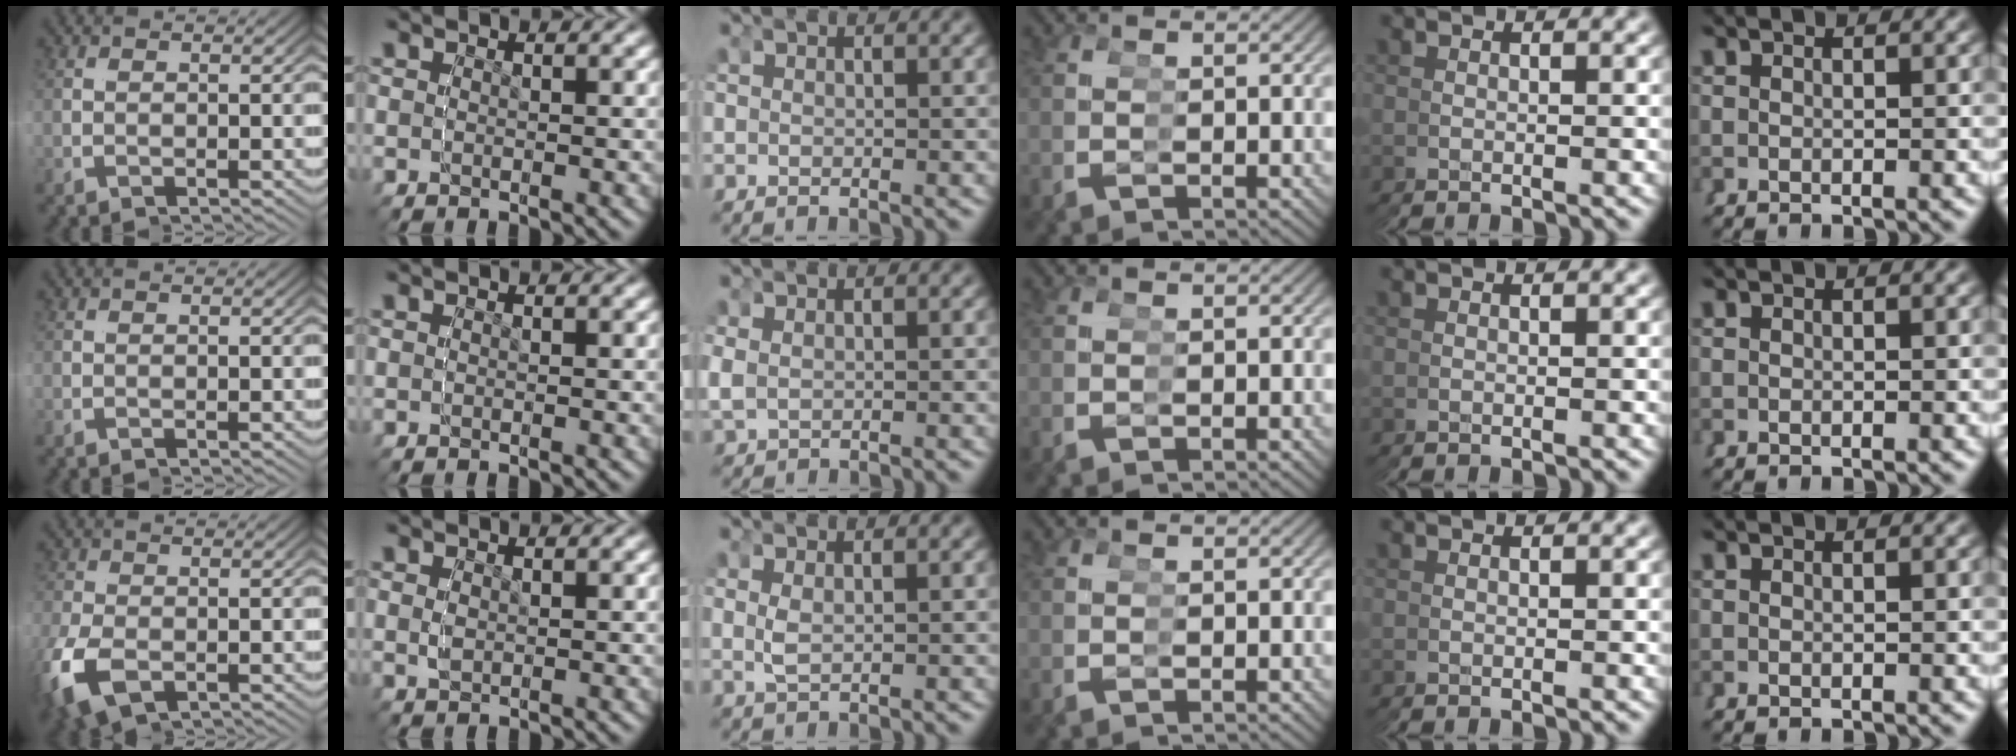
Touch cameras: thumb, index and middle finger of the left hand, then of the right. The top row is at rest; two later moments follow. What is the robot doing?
{"motion": "grasp_and_lifting", "object": "glasses"}